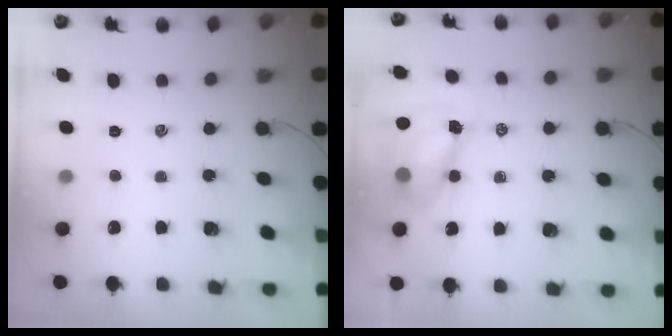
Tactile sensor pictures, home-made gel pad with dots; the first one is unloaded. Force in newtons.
{"total": 8.5, "press": 8.2, "slide": 2.0}